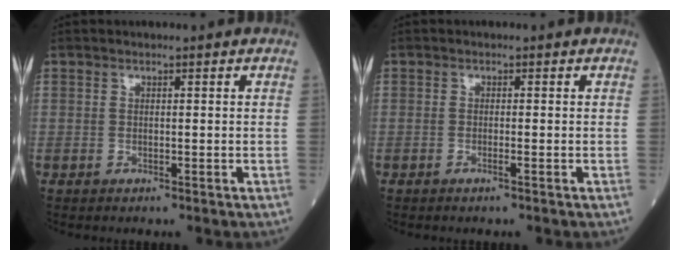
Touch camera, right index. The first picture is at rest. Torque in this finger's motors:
{"motor_torque": [-0.14, -0.01, -0.04, -0.01]}